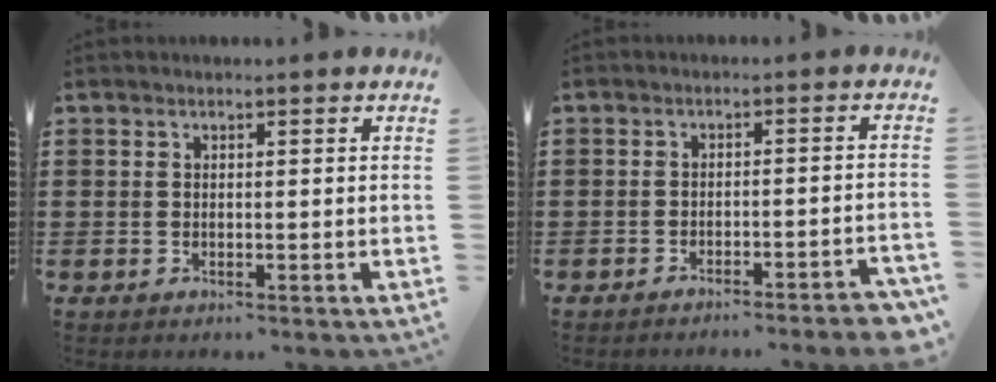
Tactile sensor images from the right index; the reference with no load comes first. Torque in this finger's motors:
{"motor_torque": [0.89, -0.24, 0.42, 0.04]}